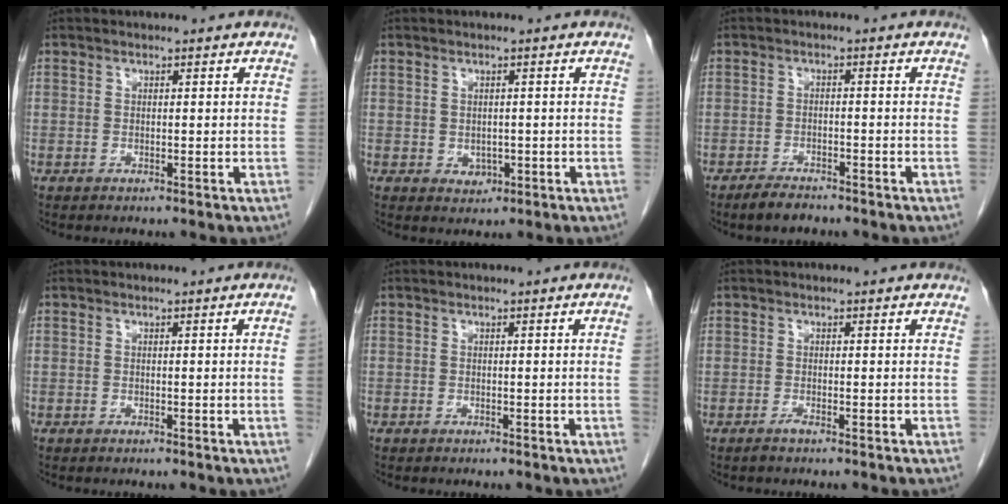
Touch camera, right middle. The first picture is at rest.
{"total": 1.8, "force": [-0.4, 1.5, 1.0], "torque": [-0.015, 0.000, 0.002]}
{"total": 3.4, "force": [-2.9, 1.0, 1.4], "torque": [-0.030, -0.002, -0.048]}
{"total": 1.1, "force": [-0.2, -0.5, 1.0], "torque": [-0.005, 0.002, -0.005]}
{"total": 0.9, "force": [-0.2, -0.4, 0.8], "torque": [-0.004, 0.002, -0.005]}
{"total": 0.8, "force": [-0.7, -0.1, 0.5], "torque": [-0.011, -0.001, -0.013]}